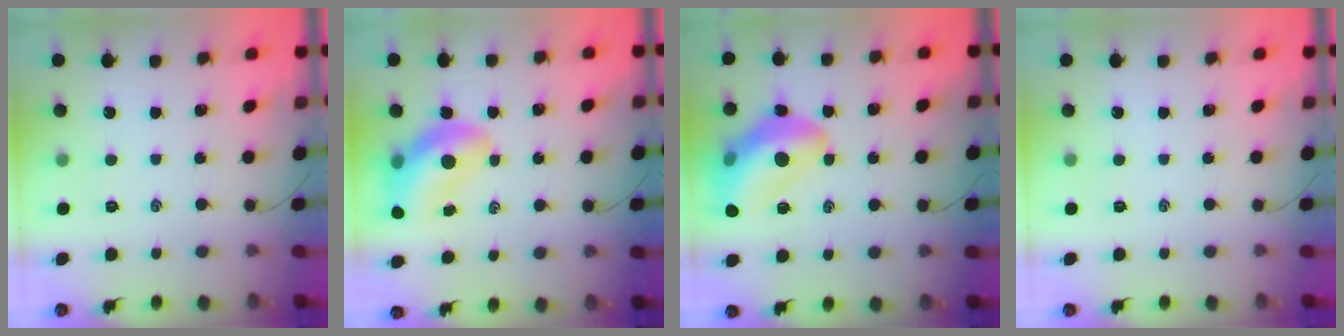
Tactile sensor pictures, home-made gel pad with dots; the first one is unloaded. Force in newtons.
{"total": 13.1, "press": 12.7, "slide": 3.5}
{"total": 16.8, "press": 16.5, "slide": 3.2}
{"total": 0.0}